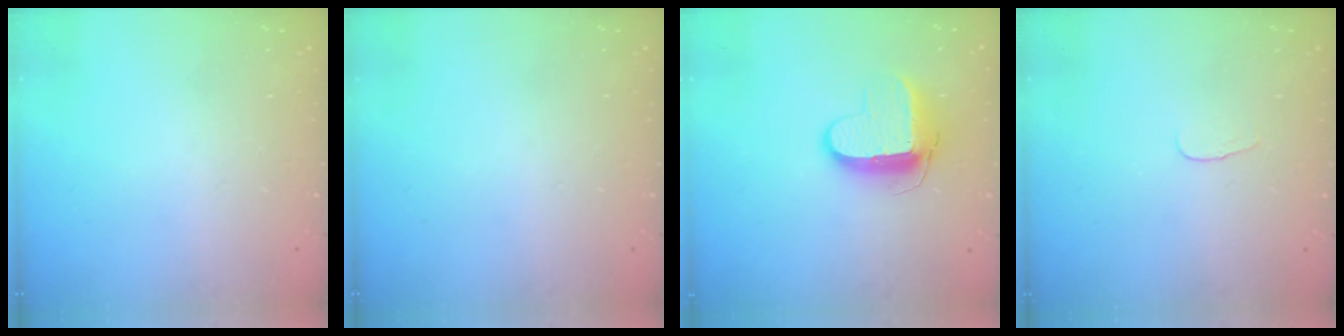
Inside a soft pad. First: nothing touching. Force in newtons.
{"total": 0.0}
{"total": 10.2, "press": 10.1, "slide": 0.8}
{"total": 2.8, "press": 2.8, "slide": 0.3}